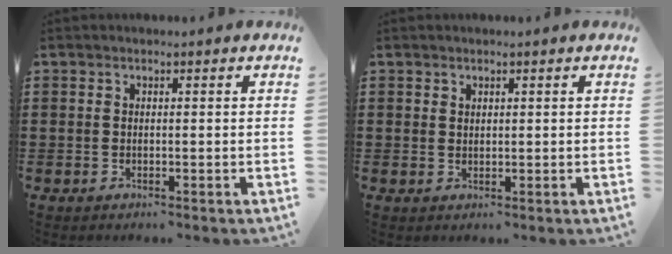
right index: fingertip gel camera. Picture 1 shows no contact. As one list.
[{"total": 1.2, "force": [1.0, 0.7, 0.2], "torque": [-0.005, 0.002, 0.019]}]